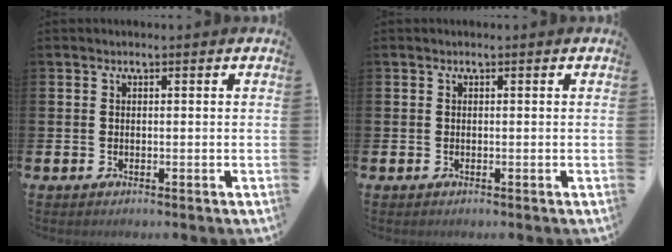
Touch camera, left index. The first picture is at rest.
{"total": 0.0}